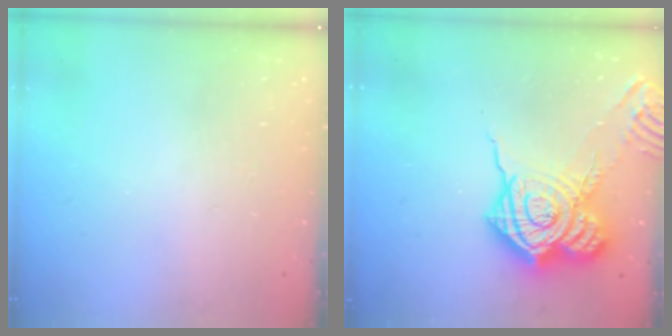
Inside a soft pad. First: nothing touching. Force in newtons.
{"total": 20.6, "press": 20.6, "slide": 1.6}